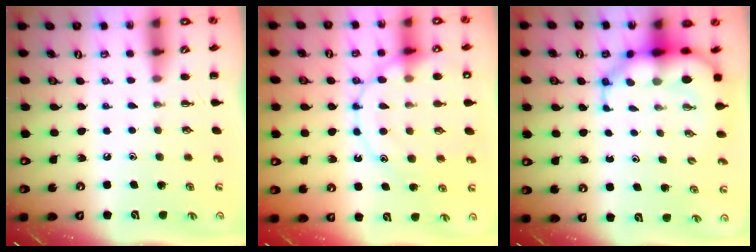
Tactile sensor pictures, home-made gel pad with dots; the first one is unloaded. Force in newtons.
{"total": 17.1, "press": 17.0, "slide": 2.2}
{"total": 8.0, "press": 7.7, "slide": 2.2}